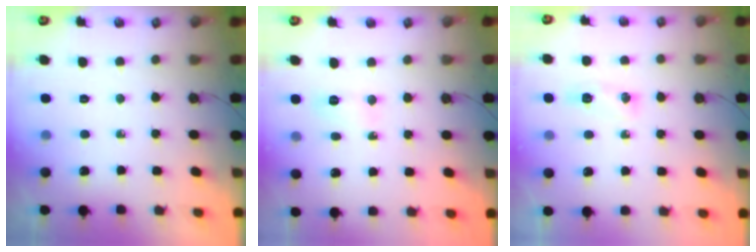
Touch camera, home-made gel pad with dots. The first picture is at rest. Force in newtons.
{"total": 3.9, "press": 3.8, "slide": 0.7}
{"total": 11.4, "press": 6.3, "slide": 9.5}